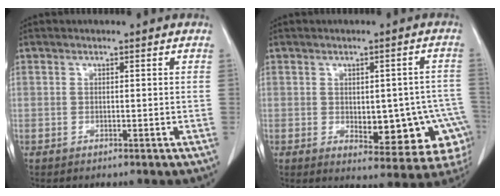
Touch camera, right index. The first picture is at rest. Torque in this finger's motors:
{"motor_torque": [0.42, -0.14, 0.39, 0.05]}